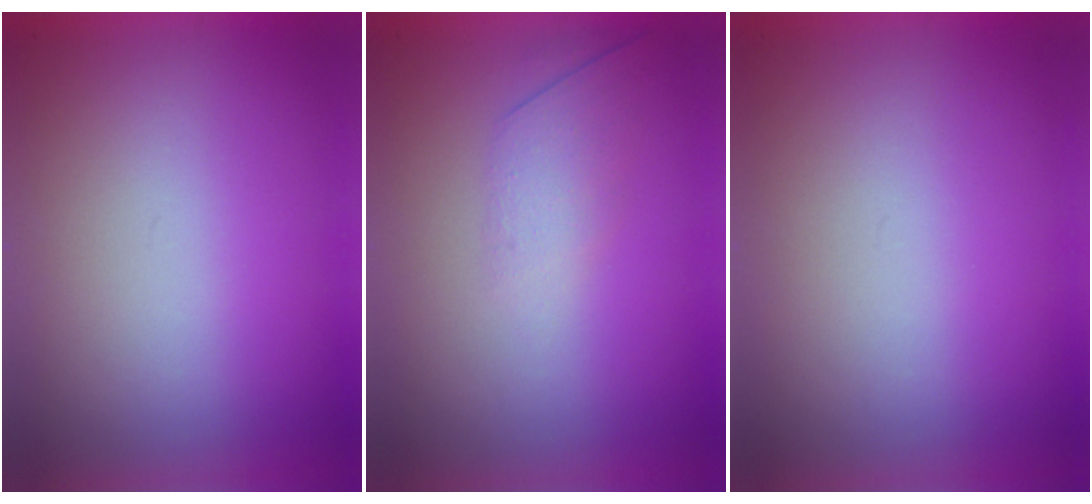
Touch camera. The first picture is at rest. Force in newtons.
{"total": 2.6}
{"total": 0.0}